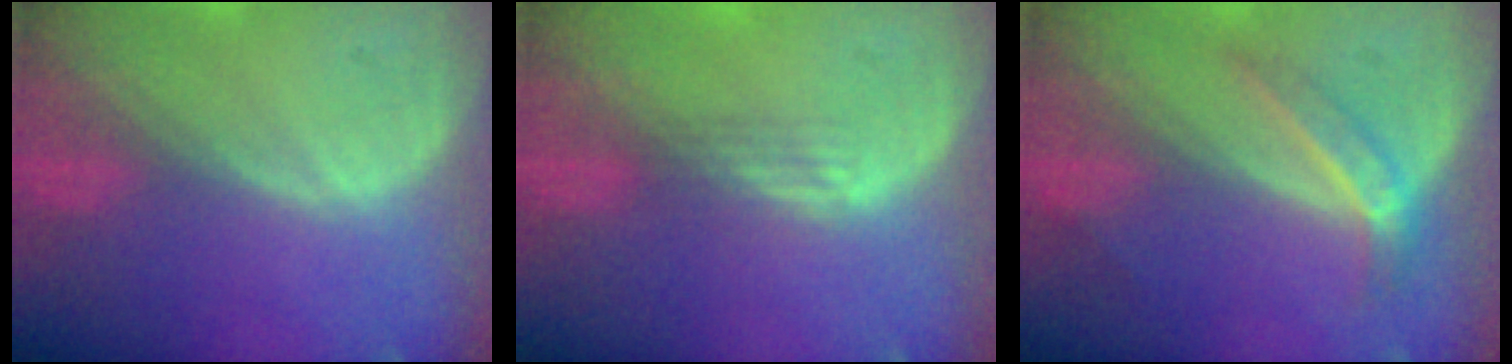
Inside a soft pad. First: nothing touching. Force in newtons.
{"total": 2.1, "press": 1.6, "slide": 1.3}
{"total": 4.5, "press": 3.9, "slide": 2.1}